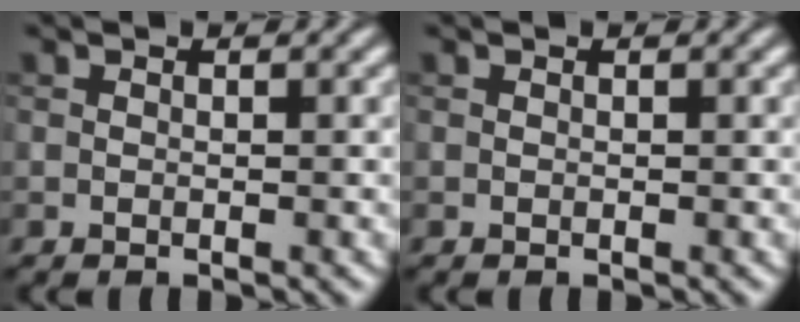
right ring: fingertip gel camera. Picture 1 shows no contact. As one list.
[{"total": 0.0}]